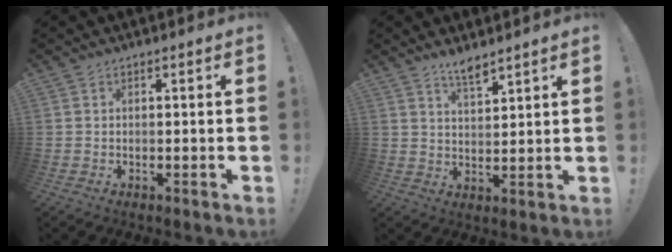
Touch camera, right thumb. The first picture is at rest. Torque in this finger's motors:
{"motor_torque": [-0.18, 0.12, 0.47, 0.29, 0.01]}